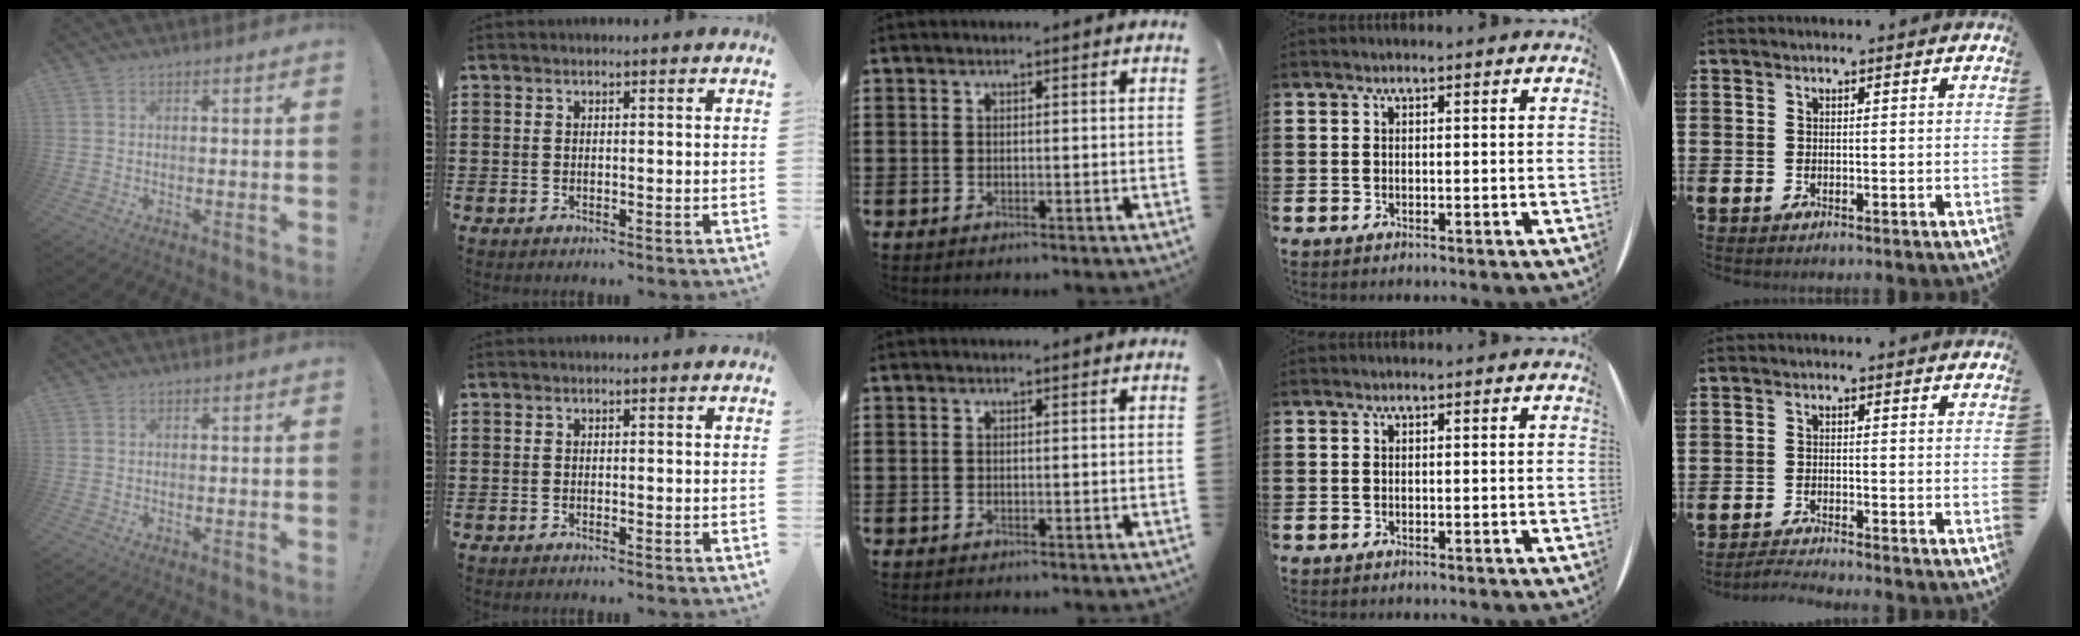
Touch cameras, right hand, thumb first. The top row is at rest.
{"little": {"total": 1.5, "force": [-1.5, -0.2, 0.4], "torque": [-0.007, 0.001, -0.029]}}